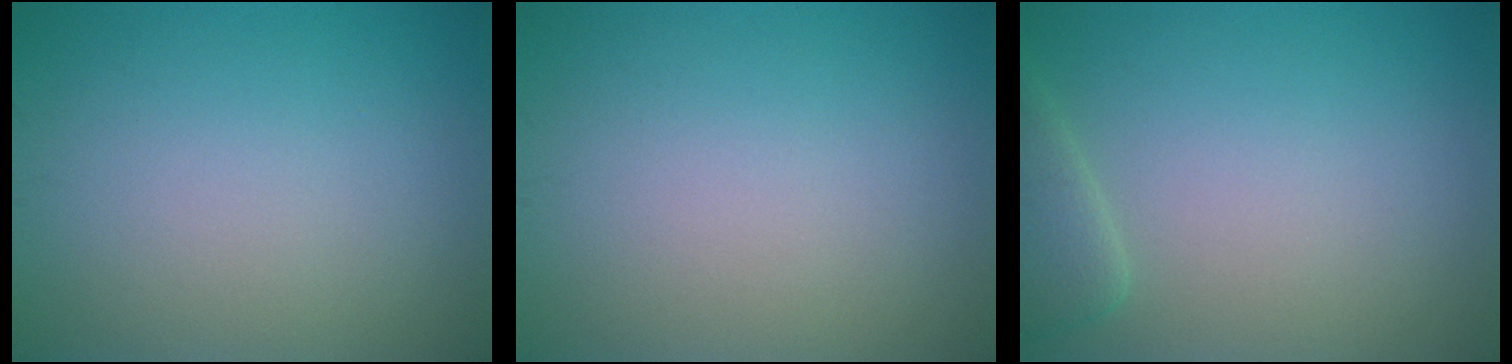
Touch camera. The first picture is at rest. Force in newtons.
{"total": 0.0}
{"total": 2.2, "press": 2.2, "slide": 0.2}